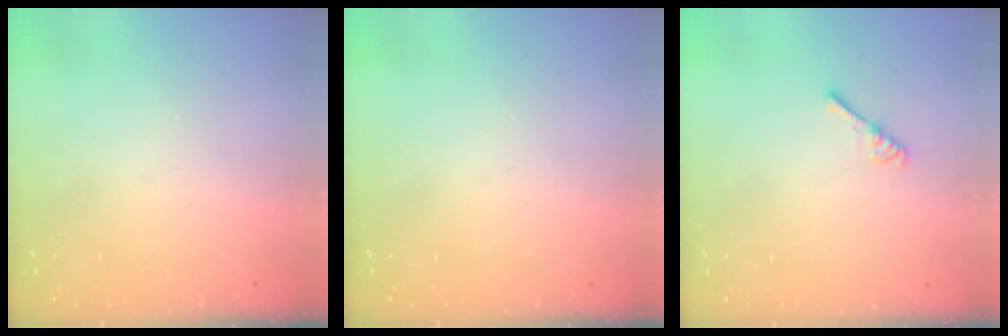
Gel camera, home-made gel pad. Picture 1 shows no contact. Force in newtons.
{"total": 0.0}
{"total": 2.7, "press": 2.6, "slide": 0.4}